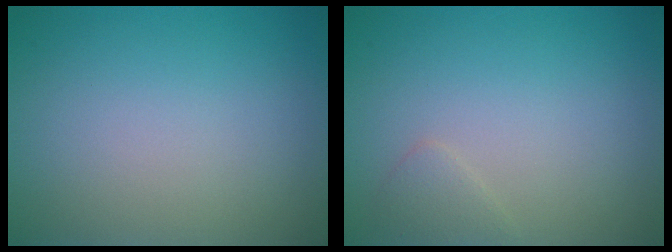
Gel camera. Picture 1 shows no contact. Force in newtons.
{"total": 1.1, "press": 1.1, "slide": 0.0}